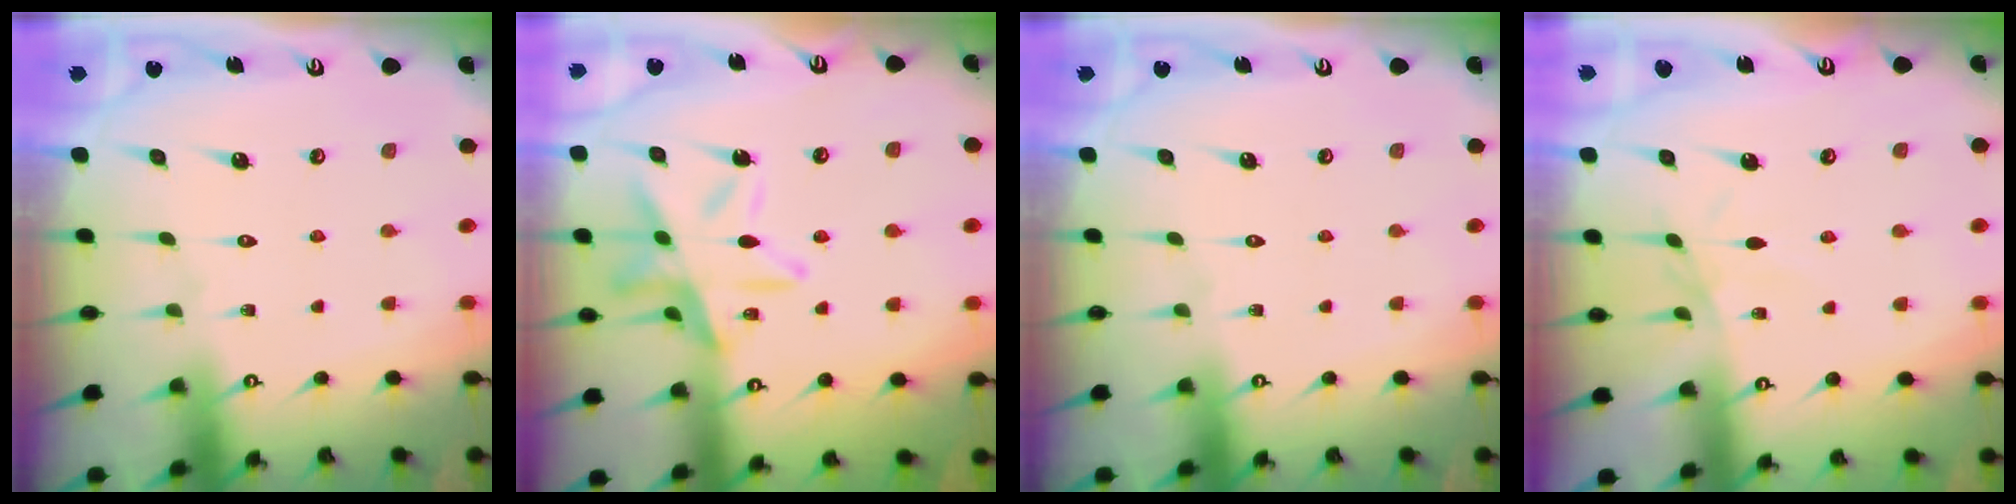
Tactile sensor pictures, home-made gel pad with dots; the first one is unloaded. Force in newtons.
{"total": 14.2, "press": 14.1, "slide": 1.2}
{"total": 0.0}
{"total": 1.7, "press": 1.7, "slide": 0.4}